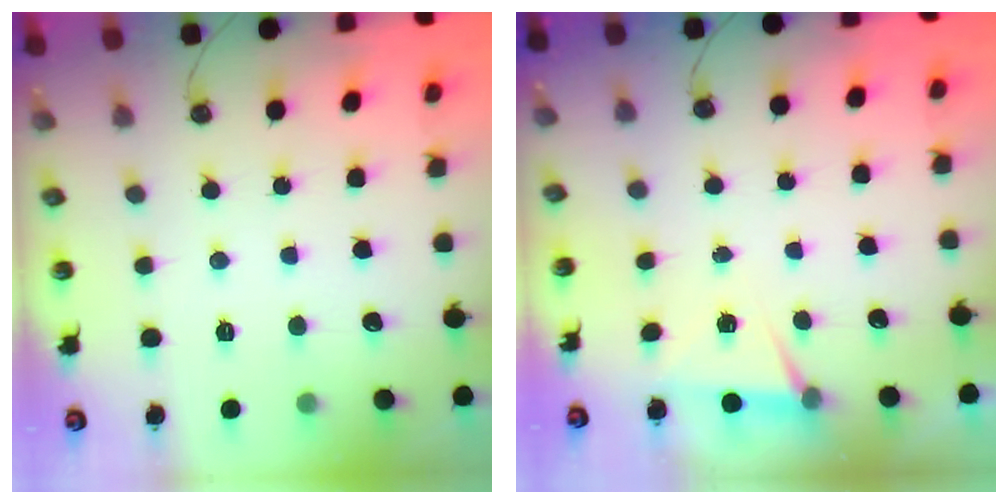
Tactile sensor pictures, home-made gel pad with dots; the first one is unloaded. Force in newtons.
{"total": 4.9, "press": 1.9, "slide": 4.5}